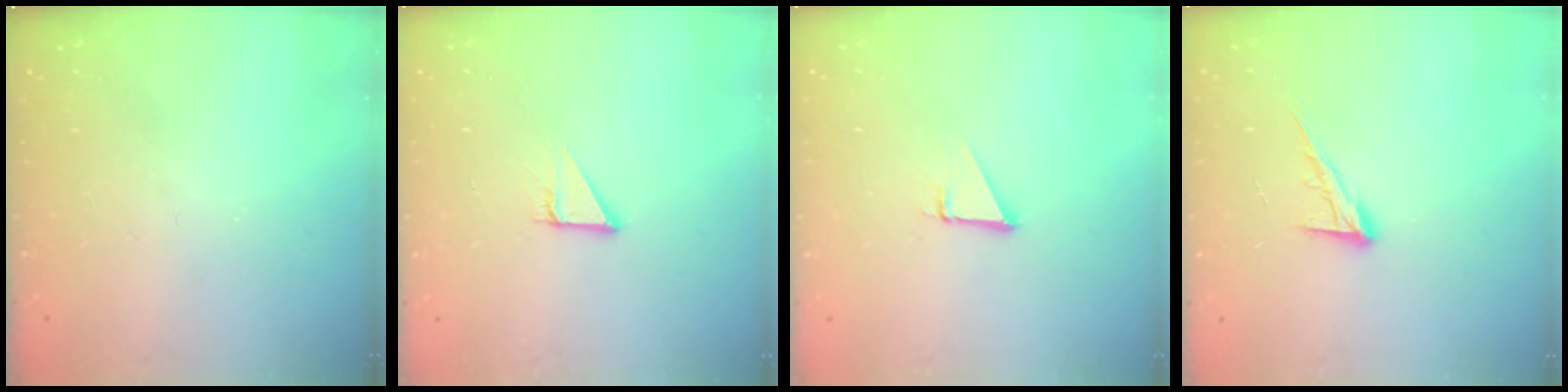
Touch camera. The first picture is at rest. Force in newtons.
{"total": 2.9, "press": 2.9, "slide": 0.1}
{"total": 1.9, "press": 1.9, "slide": 0.0}
{"total": 10.6, "press": 10.5, "slide": 1.6}